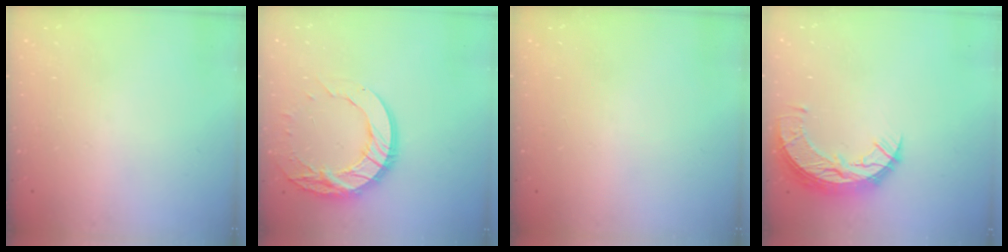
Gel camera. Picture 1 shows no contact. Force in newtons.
{"total": 14.4, "press": 14.4, "slide": 0.7}
{"total": 0.0}
{"total": 10.7, "press": 10.7, "slide": 0.8}